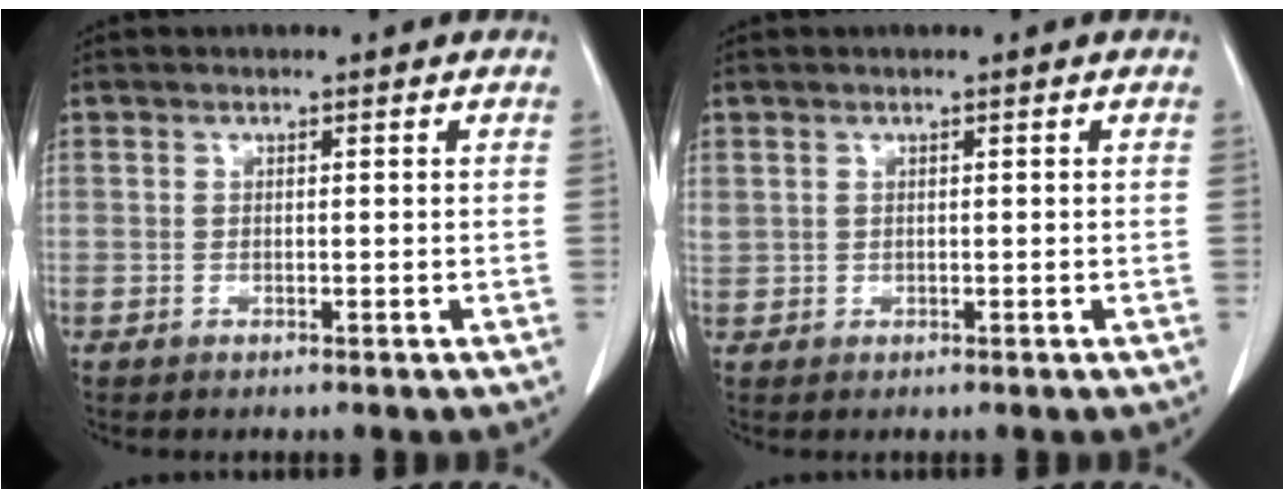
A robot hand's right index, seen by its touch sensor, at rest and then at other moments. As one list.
[{"total": 1.2, "force": [0.6, 0.9, 0.4], "torque": [-0.014, 0.012, 0.017]}]